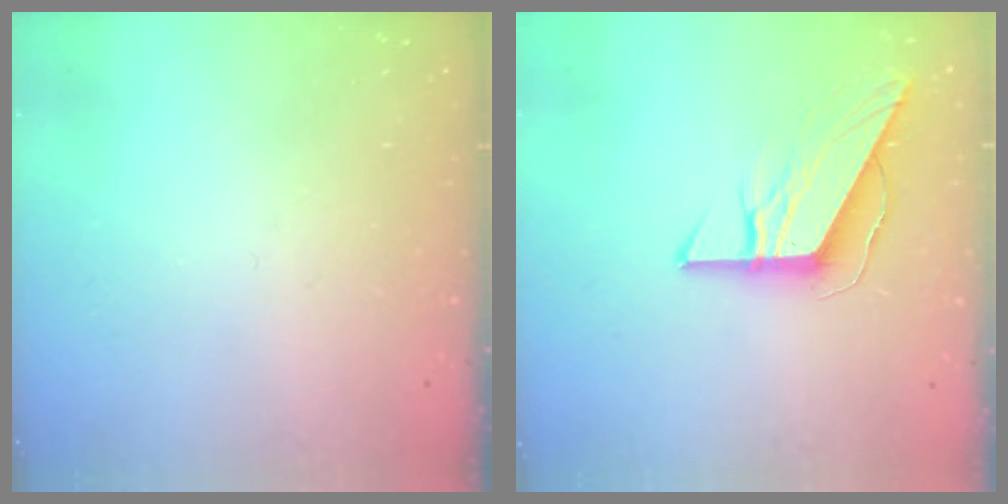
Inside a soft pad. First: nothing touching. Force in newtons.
{"total": 9.1, "press": 9.1, "slide": 0.7}